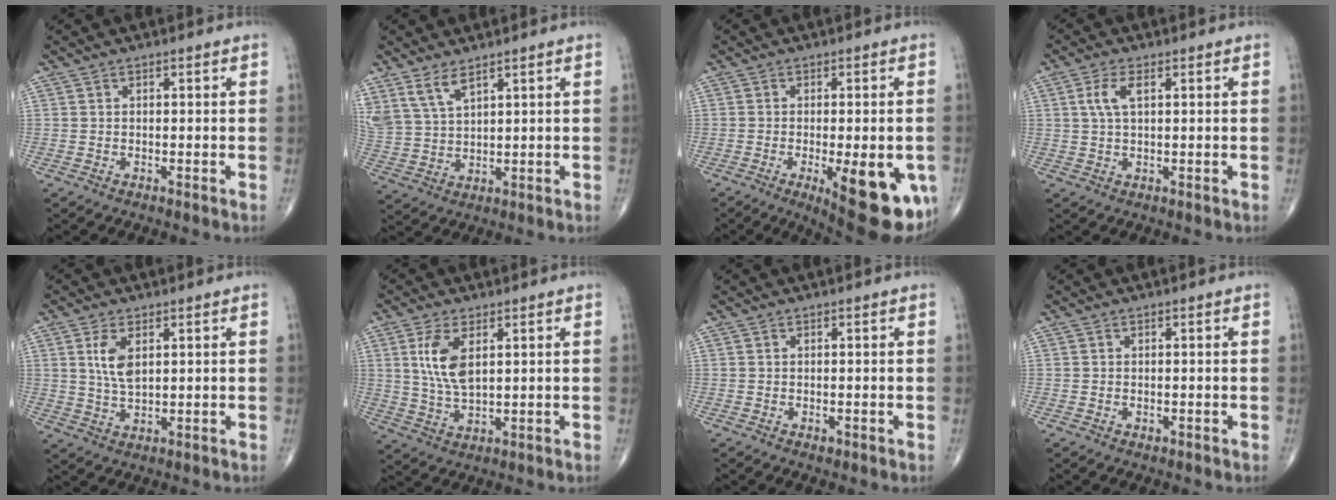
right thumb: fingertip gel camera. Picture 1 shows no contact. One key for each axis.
{"total": 6.5, "fx": 4.5, "fy": 2.5, "fz": 3.9, "tx": -0.078, "ty": -0.018, "tz": 0.103}
{"total": 16.4, "fx": -5.5, "fy": 5.6, "fz": 14.4, "tx": -0.137, "ty": -0.012, "tz": -0.059}
{"total": 4.1, "fx": 1.2, "fy": 1.8, "fz": 3.5, "tx": -0.081, "ty": 0.007, "tz": 0.025}
{"total": 5.5, "fx": 1.8, "fy": 2.7, "fz": 4.5, "tx": -0.086, "ty": -0.010, "tz": 0.041}
{"total": 8.0, "fx": 2.4, "fy": 3.8, "fz": 6.6, "tx": -0.131, "ty": -0.011, "tz": 0.054}
{"total": 0.7, "fx": -0.3, "fy": 0.4, "fz": 0.5, "tx": -0.005, "ty": -0.001, "tz": -0.003}
{"total": 0.6, "fx": -0.1, "fy": 0.4, "fz": 0.4, "tx": -0.005, "ty": -0.001, "tz": -0.001}